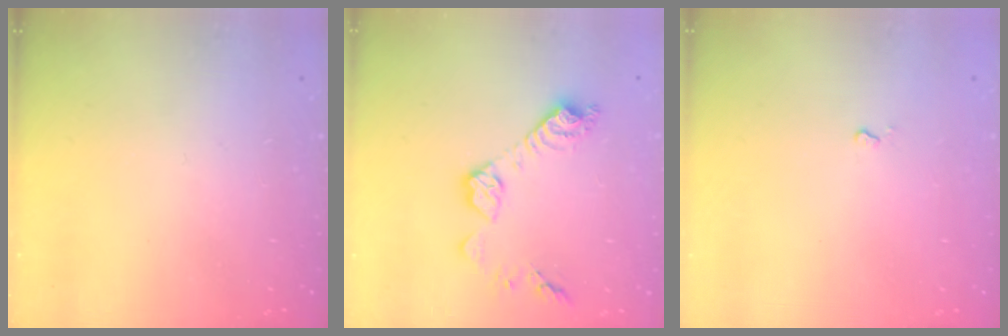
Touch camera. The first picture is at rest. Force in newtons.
{"total": 11.4, "press": 11.4, "slide": 0.5}
{"total": 2.4, "press": 2.4, "slide": 0.4}